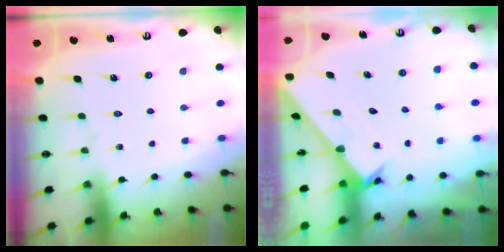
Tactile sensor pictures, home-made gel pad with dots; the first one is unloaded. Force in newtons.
{"total": 1.7, "press": 1.7, "slide": 0.1}